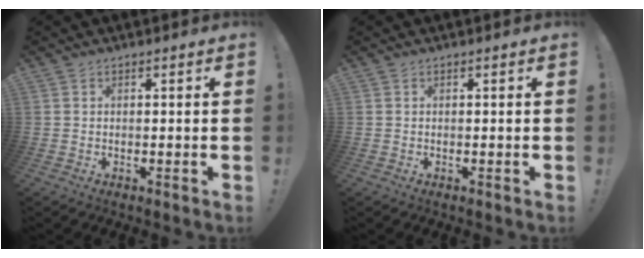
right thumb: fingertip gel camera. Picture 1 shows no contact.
{"total": 0.0}